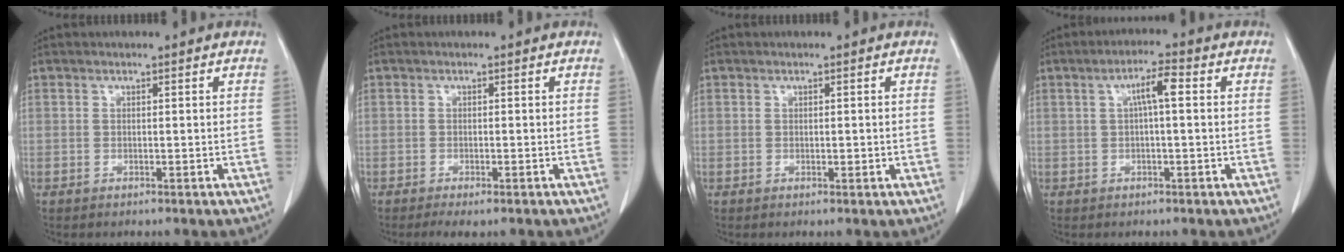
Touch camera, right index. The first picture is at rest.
{"total": 2.4, "force": [-1.7, 0.6, 1.6], "torque": [-0.026, -0.008, -0.025]}
{"total": 0.8, "force": [-0.1, 0.4, 0.7], "torque": [-0.010, -0.001, 0.001]}
{"total": 4.1, "force": [0.7, 0.5, 4.0], "torque": [-0.071, 0.012, 0.011]}